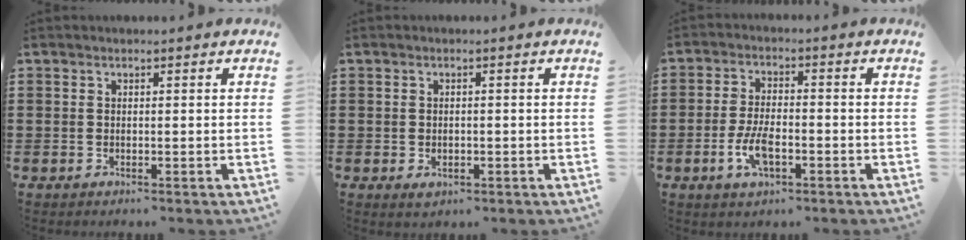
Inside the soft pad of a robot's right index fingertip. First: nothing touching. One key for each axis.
{"total": 1.1, "fx": -0.4, "fy": 0.8, "fz": 0.6, "tx": -0.014, "ty": 0.001, "tz": -0.007}
{"total": 5.7, "fx": -2.1, "fy": 2.6, "fz": 4.6, "tx": -0.105, "ty": -0.001, "tz": -0.043}